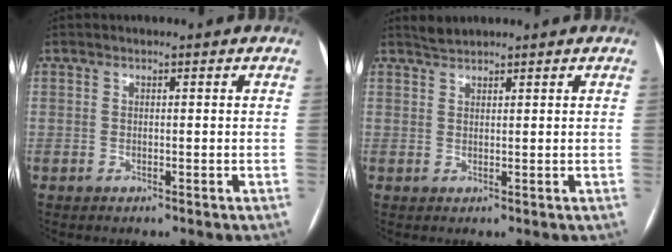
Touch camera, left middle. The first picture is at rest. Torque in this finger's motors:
{"motor_torque": [0.12, -0.13, -0.01, -0.01]}